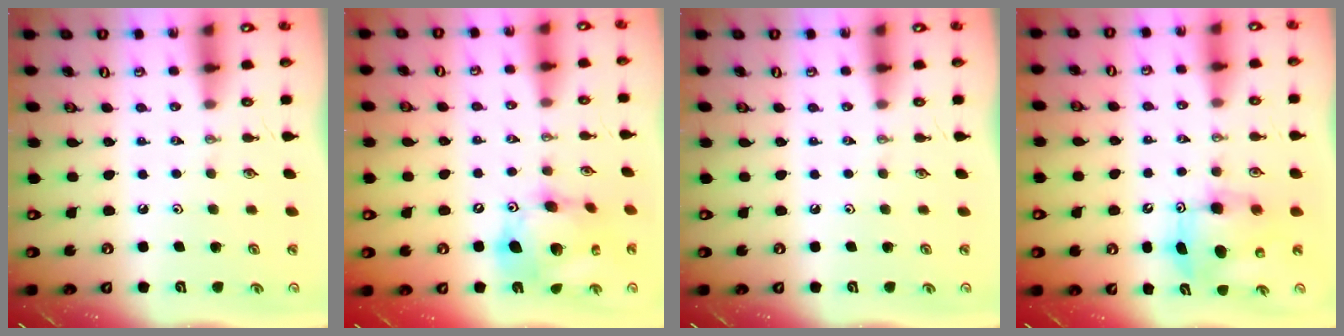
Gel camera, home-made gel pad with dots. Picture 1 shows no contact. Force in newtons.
{"total": 16.5, "press": 16.4, "slide": 2.0}
{"total": 0.0}
{"total": 7.8, "press": 7.5, "slide": 2.0}